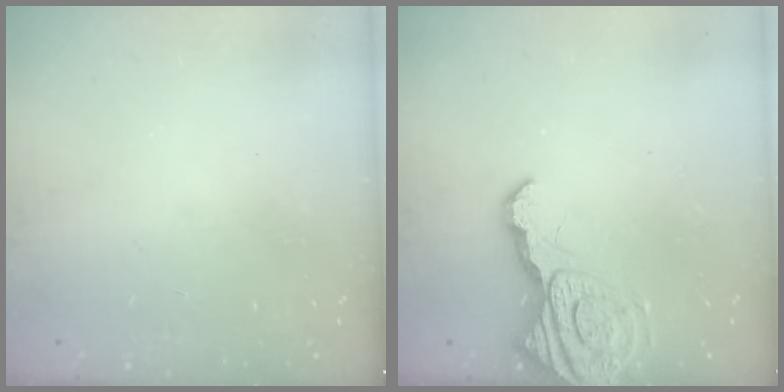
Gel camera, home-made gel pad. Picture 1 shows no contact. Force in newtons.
{"total": 13.1, "press": 13.0, "slide": 1.4}